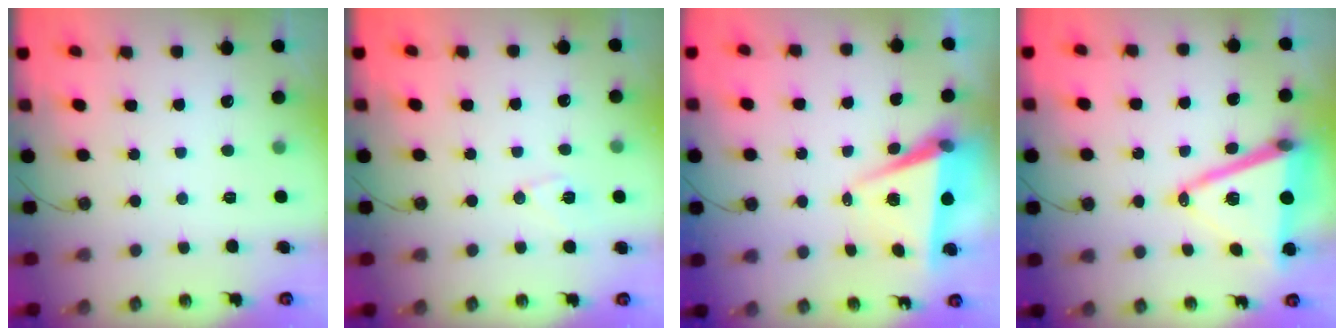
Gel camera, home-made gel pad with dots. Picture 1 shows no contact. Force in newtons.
{"total": 6.8, "press": 6.6, "slide": 1.7}
{"total": 6.7, "press": 5.1, "slide": 4.4}
{"total": 17.0, "press": 16.6, "slide": 3.7}